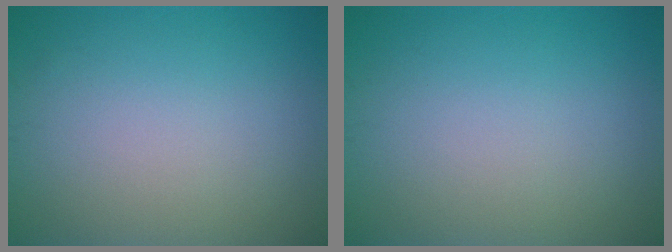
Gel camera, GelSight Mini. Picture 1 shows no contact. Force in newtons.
{"total": 0.0}